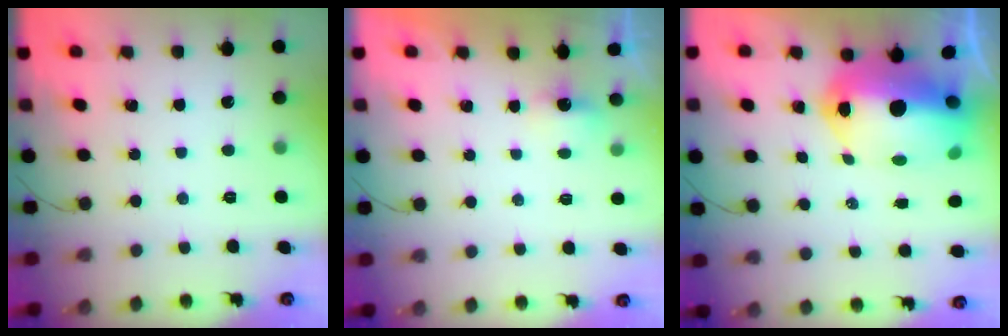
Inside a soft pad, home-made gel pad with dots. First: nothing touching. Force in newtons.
{"total": 1.8, "press": 1.6, "slide": 0.8}
{"total": 17.9, "press": 17.5, "slide": 3.8}